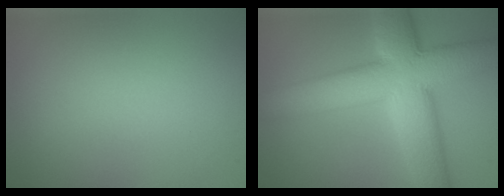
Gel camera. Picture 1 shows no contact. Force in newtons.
{"total": 11.1, "press": 11.0, "slide": 0.7}